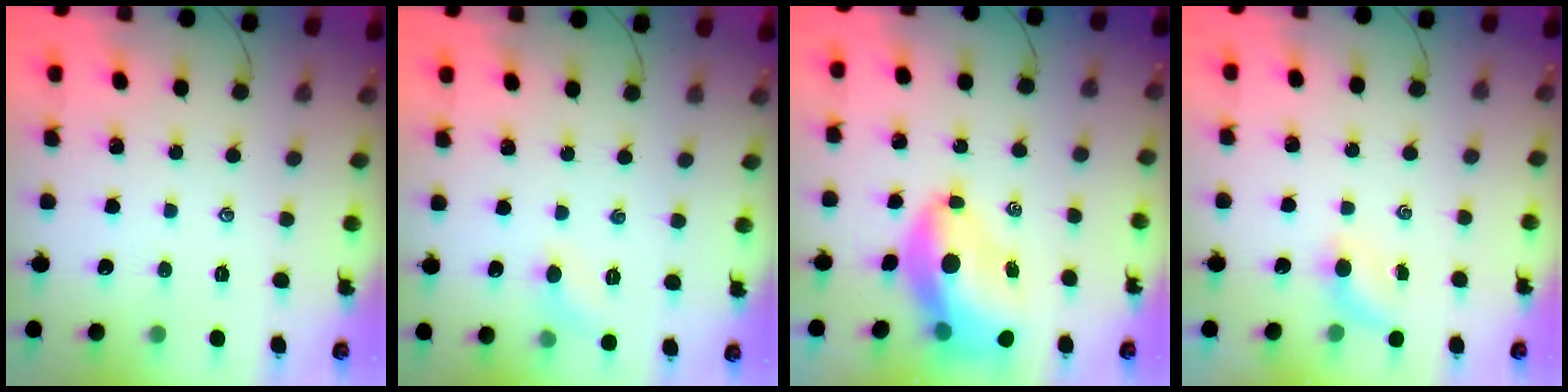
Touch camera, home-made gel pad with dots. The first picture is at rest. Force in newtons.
{"total": 5.2, "press": 4.9, "slide": 1.6}
{"total": 12.3, "press": 11.7, "slide": 3.8}
{"total": 4.0, "press": 3.8, "slide": 1.2}